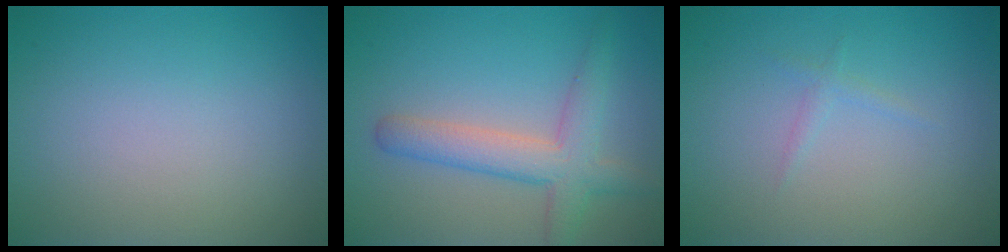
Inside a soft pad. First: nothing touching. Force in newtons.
{"total": 4.3, "press": 4.3, "slide": 0.2}
{"total": 0.8, "press": 0.8, "slide": 0.0}